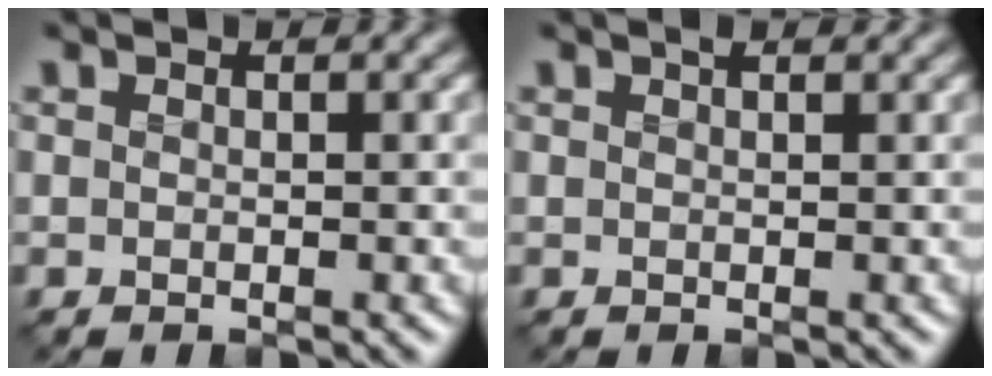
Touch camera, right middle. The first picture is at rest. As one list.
[{"total": 0.8, "force": [0.6, 0.1, 0.4], "torque": [-0.010, -0.002, 0.008]}]